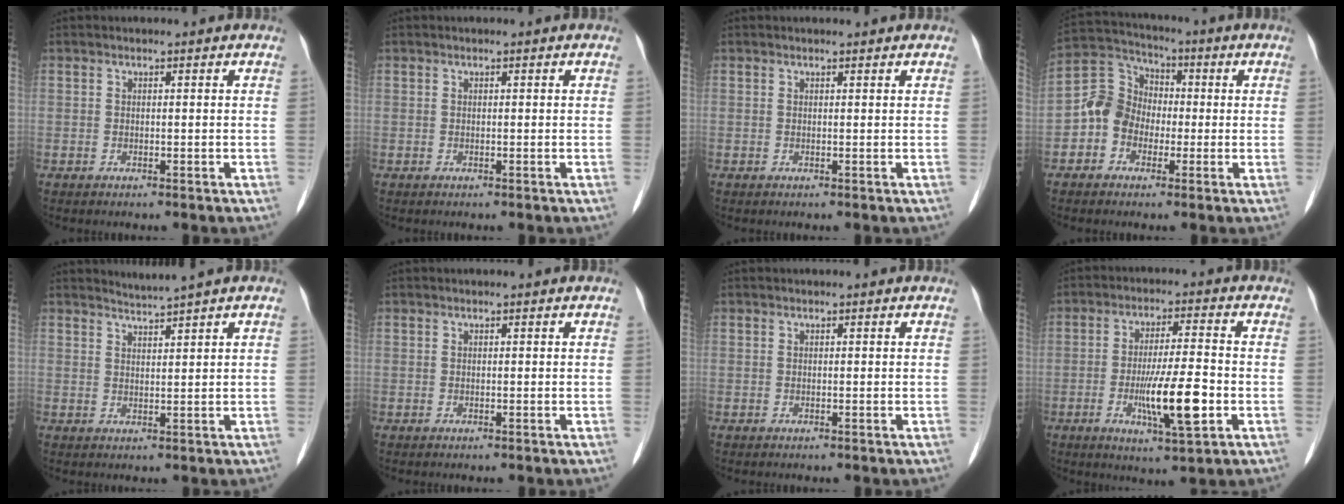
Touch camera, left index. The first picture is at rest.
{"total": 0.0}
{"total": 0.9, "force": [0.9, 0.1, 0.2], "torque": [-0.012, 0.004, 0.013]}
{"total": 7.5, "force": [-1.5, 6.7, 2.9], "torque": [-0.078, 0.033, -0.035]}
{"total": 2.2, "force": [2.0, -0.7, 0.5], "torque": [-0.009, 0.003, 0.039]}
{"total": 0.0}
{"total": 0.0}
{"total": 9.8, "force": [-2.8, 1.1, 9.4], "torque": [-0.169, -0.010, -0.047]}